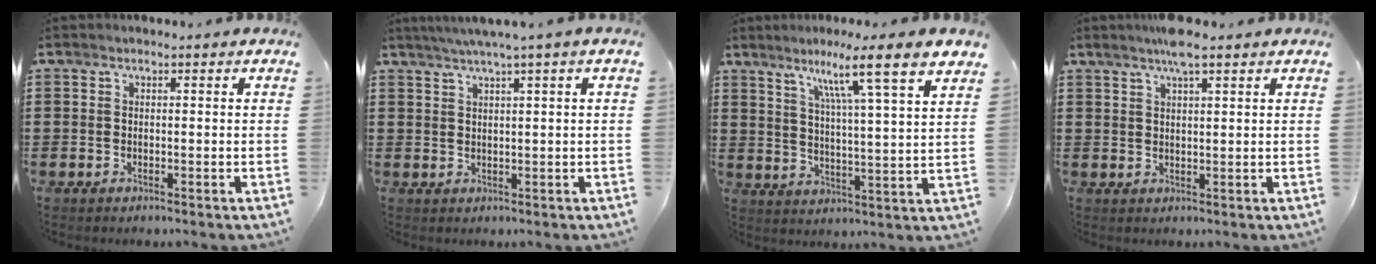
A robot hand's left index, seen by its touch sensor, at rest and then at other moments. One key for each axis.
{"total": 2.2, "fx": 1.4, "fy": -0.5, "fz": 1.6, "tx": -0.032, "ty": 0.000, "tz": 0.025}
{"total": 9.0, "fx": 6.5, "fy": -0.8, "fz": 6.2, "tx": -0.118, "ty": -0.041, "tz": 0.096}
{"total": 4.1, "fx": 3.0, "fy": 0.4, "fz": 2.8, "tx": -0.061, "ty": 0.005, "tz": 0.053}